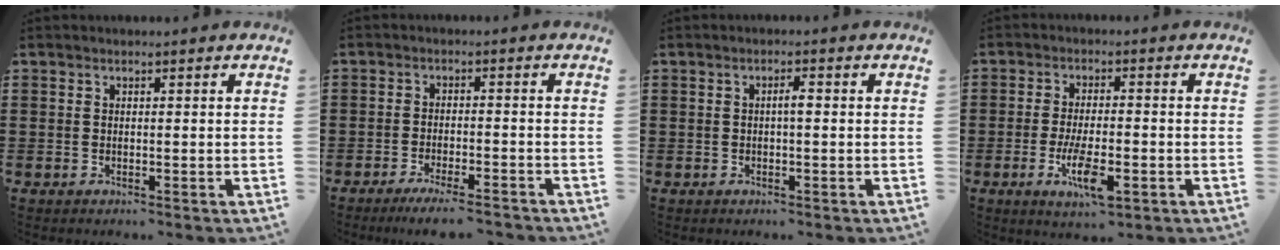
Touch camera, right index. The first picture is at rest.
{"total": 3.6, "force": [-3.2, -0.1, 1.7], "torque": [-0.034, -0.008, -0.063]}
{"total": 1.6, "force": [-0.1, 0.3, 1.5], "torque": [-0.030, 0.003, -0.004]}
{"total": 7.0, "force": [-2.7, 2.0, 6.2], "torque": [-0.125, -0.011, -0.047]}